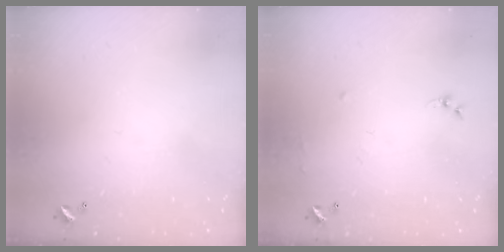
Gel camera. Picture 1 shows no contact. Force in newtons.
{"total": 6.4, "press": 6.4, "slide": 0.8}